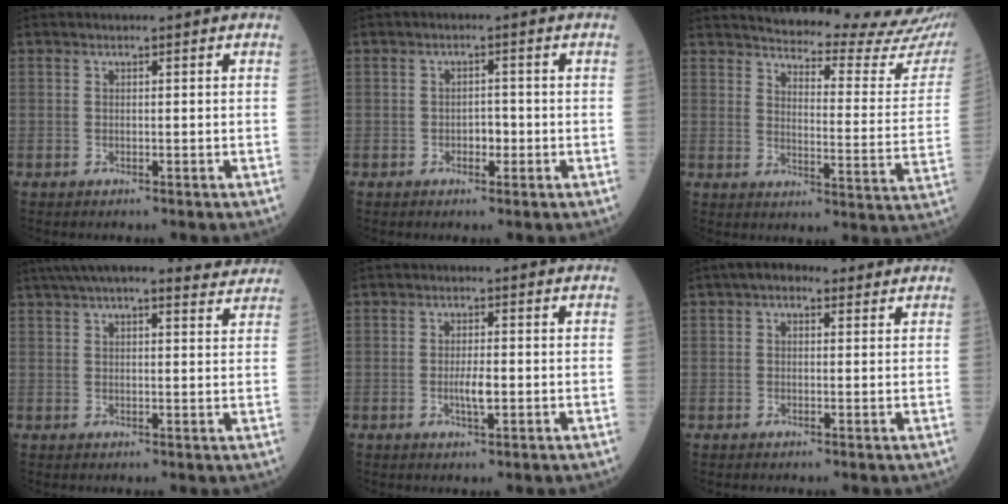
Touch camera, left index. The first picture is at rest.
{"total": 1.9, "force": [-0.6, 1.1, 1.4], "torque": [-0.017, 0.005, -0.009]}
{"total": 23.5, "force": [21.9, 1.1, 8.4], "torque": [-0.114, -0.105, 0.253]}
{"total": 16.5, "force": [14.8, 2.8, 6.8], "torque": [-0.103, 0.041, 0.191]}
{"total": 2.8, "force": [-0.4, 0.5, 2.7], "torque": [-0.053, -0.002, -0.005]}
{"total": 4.1, "force": [2.7, 2.1, 2.2], "torque": [-0.040, 0.028, 0.039]}